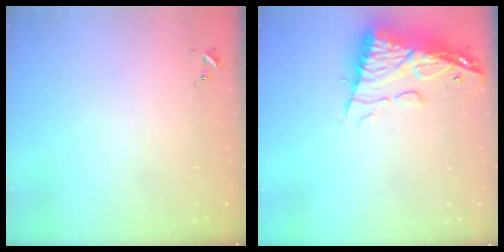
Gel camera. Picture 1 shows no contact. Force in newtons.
{"total": 13.2, "press": 13.1, "slide": 1.4}